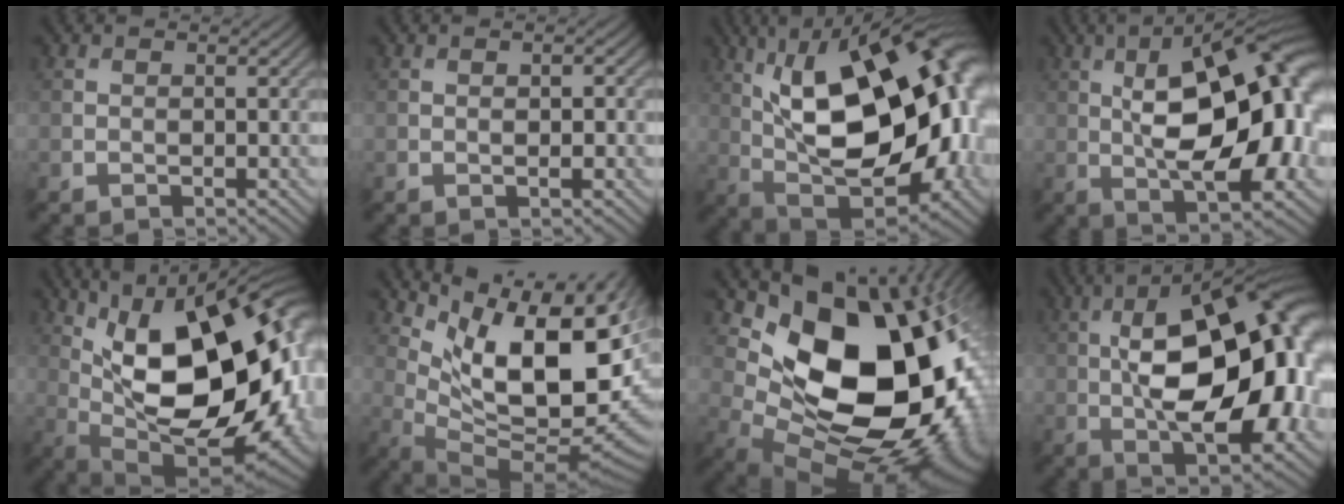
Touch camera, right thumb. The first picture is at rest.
{"total": 1.6, "force": [0.1, 0.5, 1.5], "torque": [-0.024, -0.001, 0.002]}
{"total": 21.8, "force": [2.9, 10.8, 18.6], "torque": [-0.286, 0.031, 0.035]}
{"total": 18.1, "force": [1.0, 7.4, 16.5], "torque": [-0.238, 0.023, 0.004]}
{"total": 20.5, "force": [3.0, 10.3, 17.5], "torque": [-0.275, 0.021, 0.046]}
{"total": 16.5, "force": [5.4, 7.3, 13.7], "torque": [-0.211, 0.009, 0.106]}
{"total": 19.3, "force": [3.3, 12.3, 14.5], "torque": [-0.239, -0.026, 0.074]}
{"total": 20.0, "force": [0.2, 9.0, 17.8], "torque": [-0.270, 0.024, -0.011]}